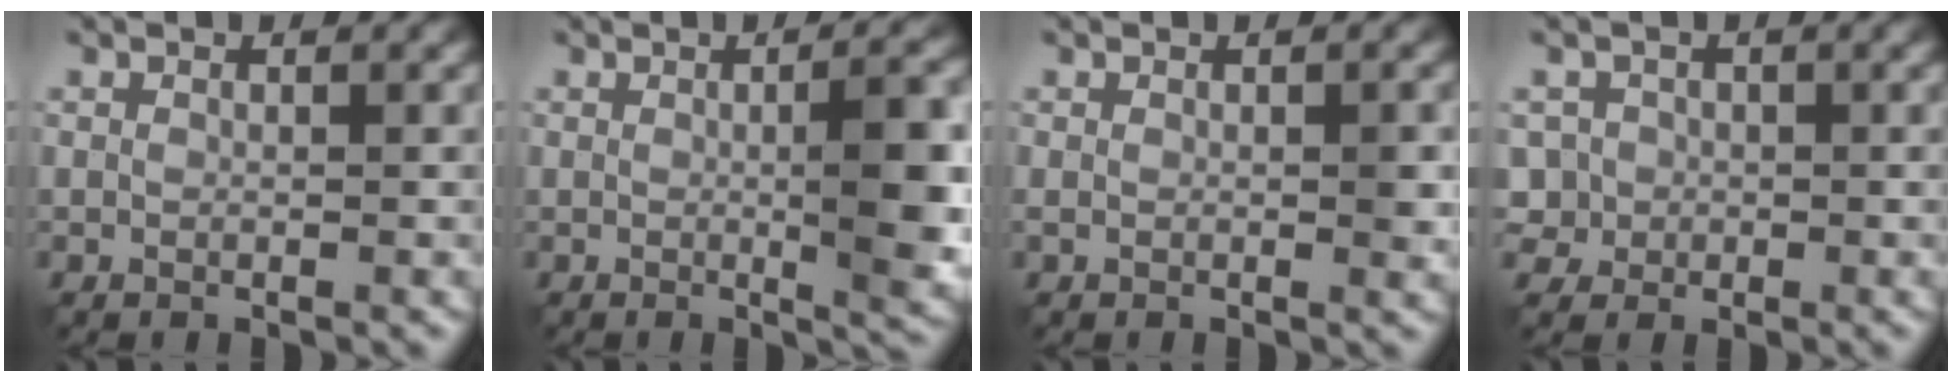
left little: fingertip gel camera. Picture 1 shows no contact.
{"total": 6.8, "force": [0.1, 1.7, 6.6], "torque": [-0.081, 0.003, 0.000]}
{"total": 1.7, "force": [0.2, 0.6, 1.6], "torque": [-0.025, -0.003, 0.006]}
{"total": 2.8, "force": [0.3, 2.7, 0.6], "torque": [-0.025, -0.004, 0.015]}